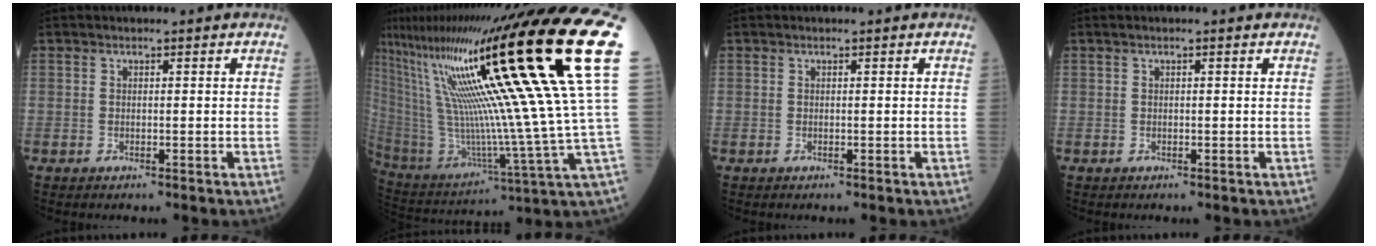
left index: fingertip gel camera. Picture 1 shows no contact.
{"total": 33.2, "force": [14.7, -1.4, 29.7], "torque": [-0.468, 0.007, 0.248]}
{"total": 0.0}
{"total": 0.5, "force": [0.3, -0.1, 0.5], "torque": [-0.016, 0.008, 0.006]}